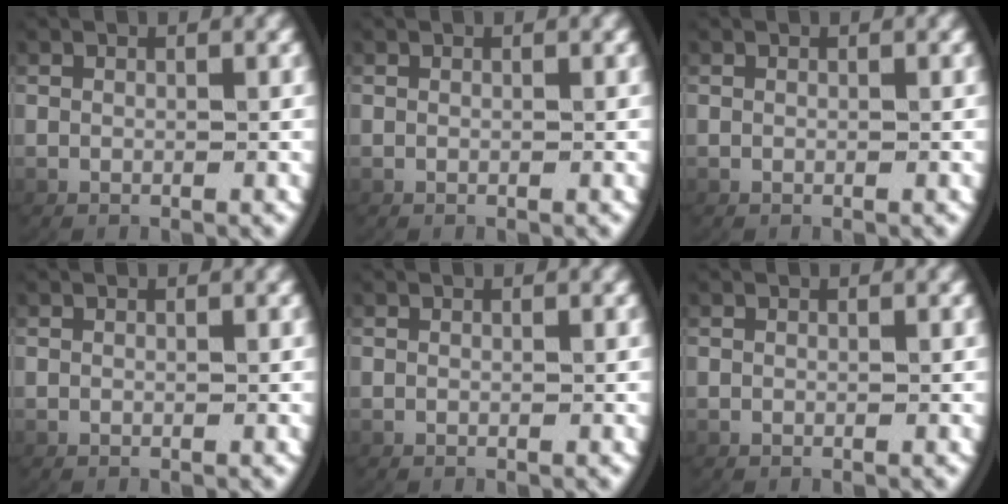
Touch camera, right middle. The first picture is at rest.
{"total": 0.0}
{"total": 0.0}
{"total": 0.0}
{"total": 0.0}
{"total": 0.0}